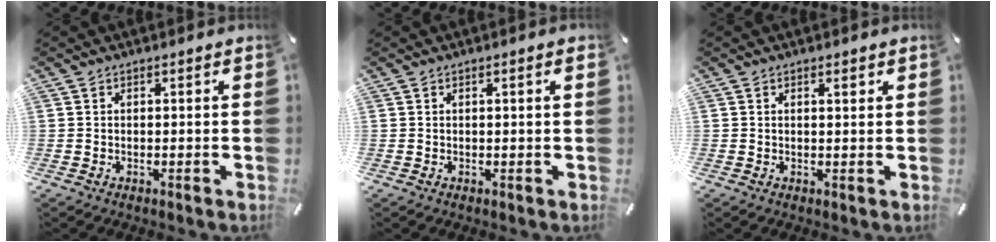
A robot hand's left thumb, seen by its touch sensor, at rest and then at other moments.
{"total": 1.2, "force": [0.2, 0.0, 1.2], "torque": [-0.020, -0.001, 0.004]}
{"total": 1.3, "force": [0.7, 0.4, 1.1], "torque": [-0.014, -0.002, 0.009]}